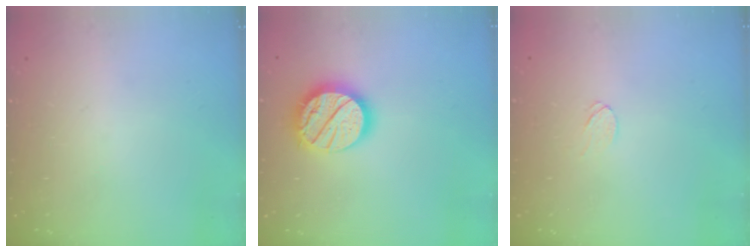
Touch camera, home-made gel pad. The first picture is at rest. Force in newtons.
{"total": 17.5, "press": 17.4, "slide": 1.4}
{"total": 3.2, "press": 3.2, "slide": 0.3}